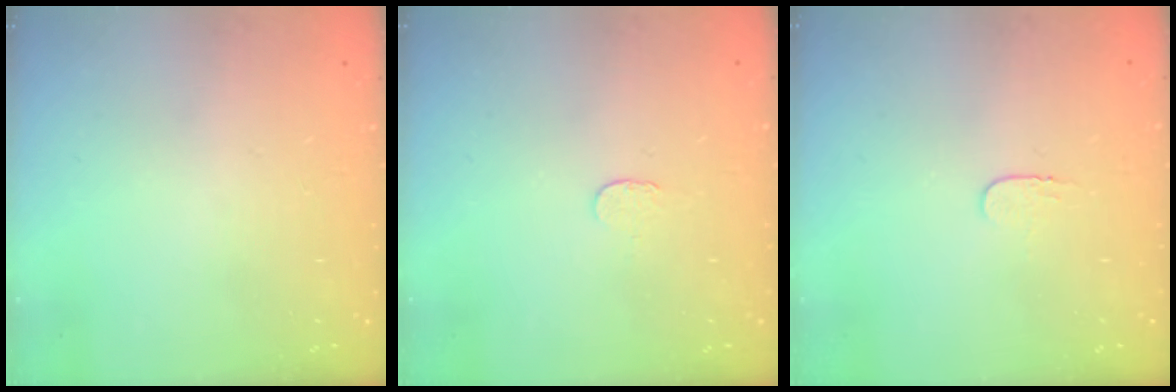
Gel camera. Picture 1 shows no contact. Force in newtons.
{"total": 3.2, "press": 3.1, "slide": 0.3}
{"total": 3.6, "press": 3.6, "slide": 0.4}